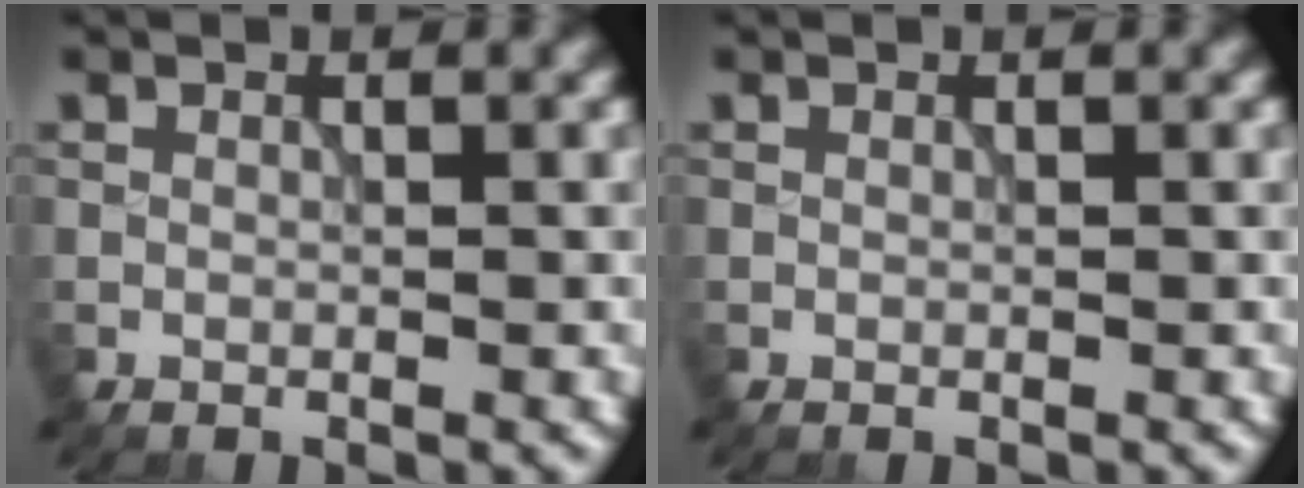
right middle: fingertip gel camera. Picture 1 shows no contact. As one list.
[{"total": 0.0}]